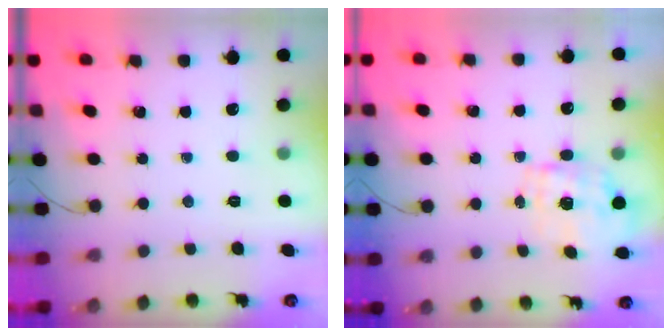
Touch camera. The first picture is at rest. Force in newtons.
{"total": 1.7, "press": 1.5, "slide": 0.6}